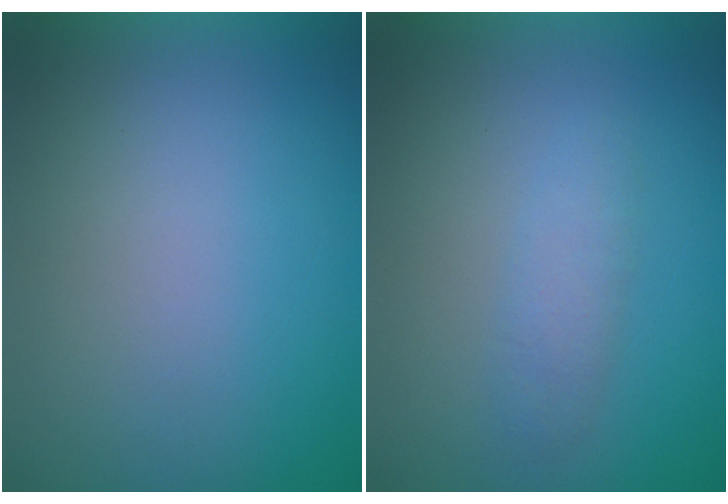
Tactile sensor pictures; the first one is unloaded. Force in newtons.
{"total": 2.3}